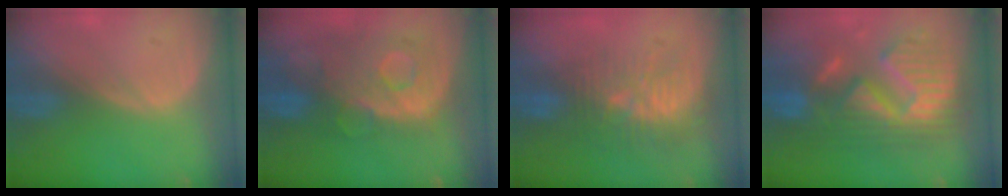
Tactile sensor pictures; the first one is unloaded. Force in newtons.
{"total": 11.3, "press": 9.8, "slide": 5.6}
{"total": 9.9, "press": 9.0, "slide": 4.2}
{"total": 13.2, "press": 13.2, "slide": 1.3}